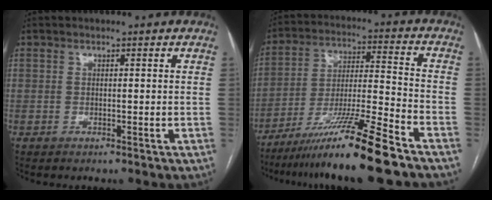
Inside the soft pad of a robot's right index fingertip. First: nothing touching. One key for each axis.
{"total": 16.0, "fx": -12.1, "fy": -1.4, "fz": 10.3, "tx": -0.189, "ty": -0.025, "tz": -0.213}